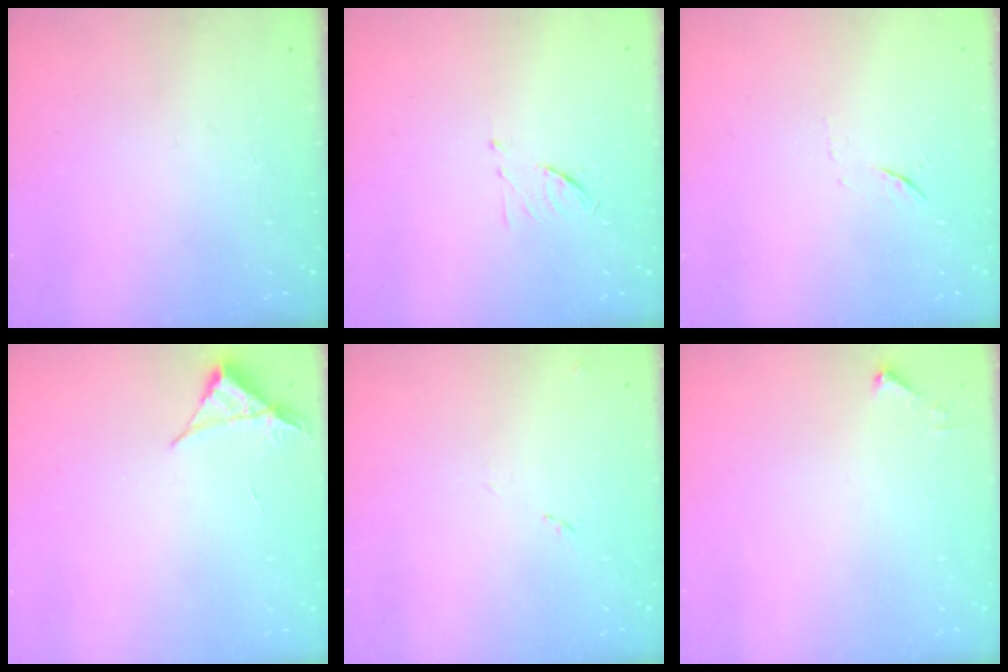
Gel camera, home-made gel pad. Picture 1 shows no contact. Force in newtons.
{"total": 6.3, "press": 6.2, "slide": 1.0}
{"total": 5.0, "press": 4.8, "slide": 1.4}
{"total": 3.4, "press": 3.4, "slide": 0.6}
{"total": 8.1, "press": 8.1, "slide": 0.6}
{"total": 2.7, "press": 2.7, "slide": 0.3}